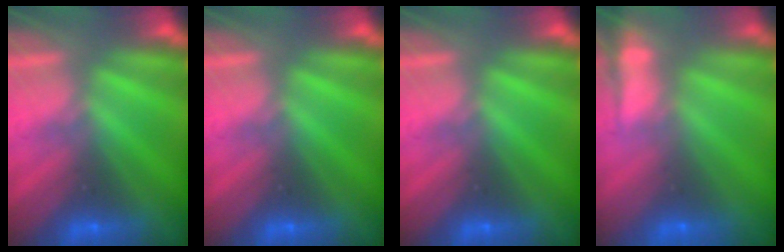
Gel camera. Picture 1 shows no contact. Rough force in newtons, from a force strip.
{"total": 0.0}
{"total": 0.0}
{"total": 7.3}